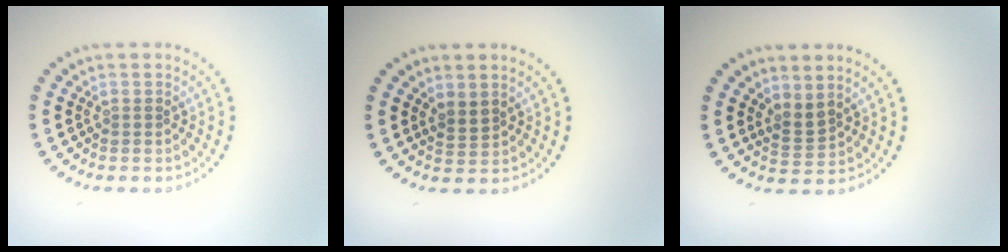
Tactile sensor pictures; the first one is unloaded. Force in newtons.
{"total": 1.5, "press": 1.2, "slide": 0.9}
{"total": 1.9, "press": 1.4, "slide": 1.3}